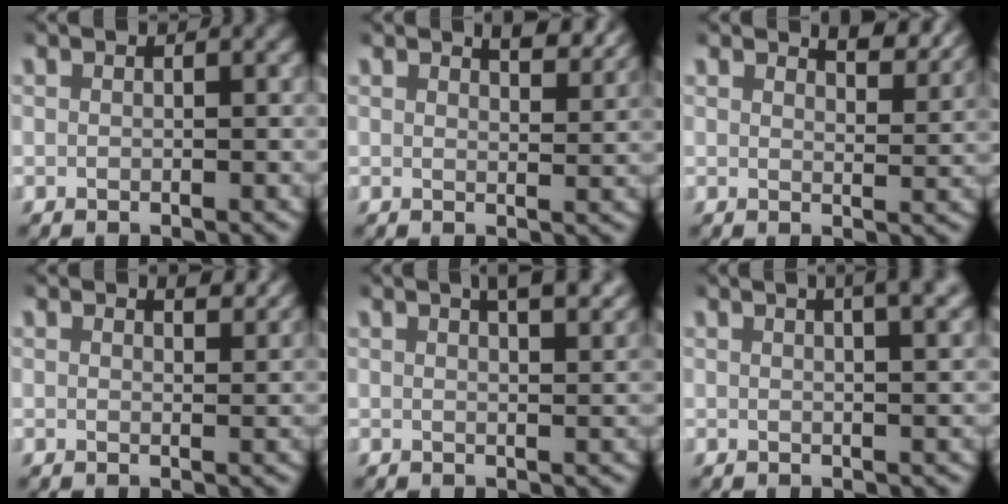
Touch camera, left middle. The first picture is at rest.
{"total": 3.1, "force": [2.8, 0.4, 1.3], "torque": [-0.014, -0.003, 0.043]}
{"total": 3.9, "force": [3.6, 0.6, 1.6], "torque": [-0.019, -0.001, 0.054]}
{"total": 1.9, "force": [1.7, 0.2, 0.6], "torque": [-0.004, -0.004, 0.027]}
{"total": 4.7, "force": [3.1, 1.3, 3.3], "torque": [-0.040, 0.010, 0.042]}
{"total": 6.4, "force": [3.7, 2.3, 4.7], "torque": [-0.053, 0.025, 0.045]}